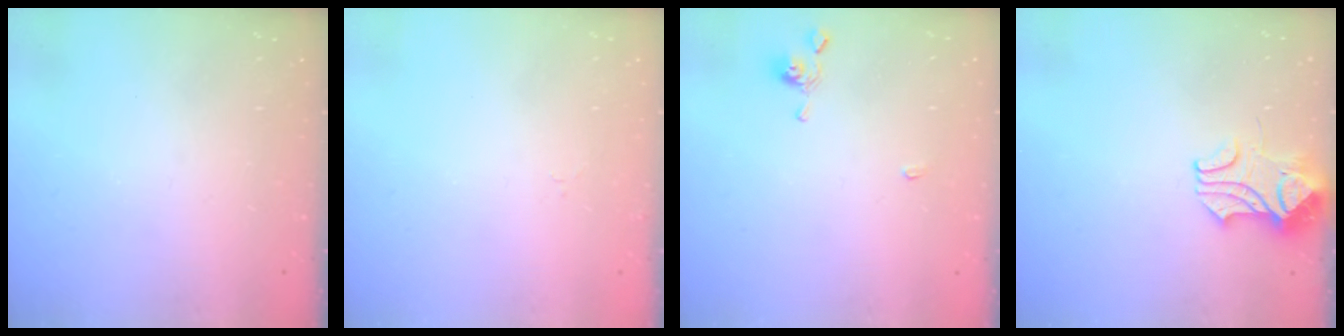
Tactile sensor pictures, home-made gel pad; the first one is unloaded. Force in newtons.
{"total": 1.1, "press": 1.1, "slide": 0.2}
{"total": 1.2, "press": 1.1, "slide": 0.5}
{"total": 2.5, "press": 2.4, "slide": 0.9}